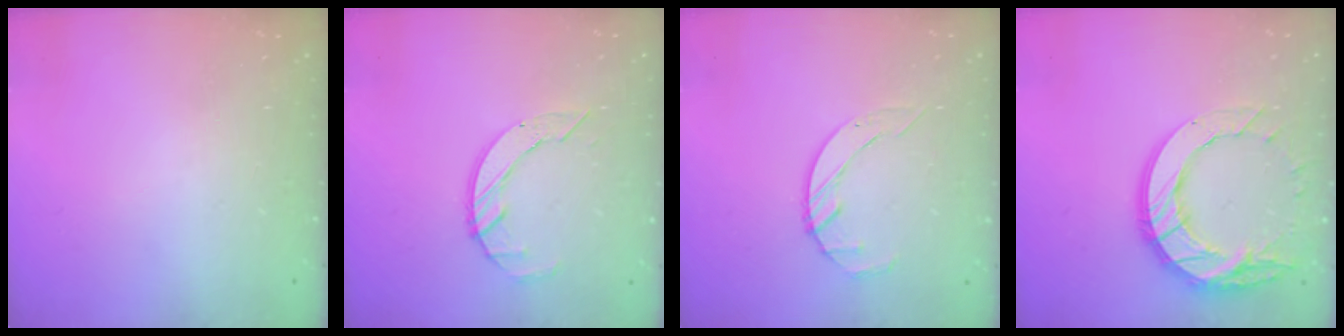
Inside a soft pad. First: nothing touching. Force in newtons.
{"total": 5.7, "press": 5.7, "slide": 0.6}
{"total": 3.2, "press": 3.2, "slide": 0.4}
{"total": 15.9, "press": 15.9, "slide": 1.3}